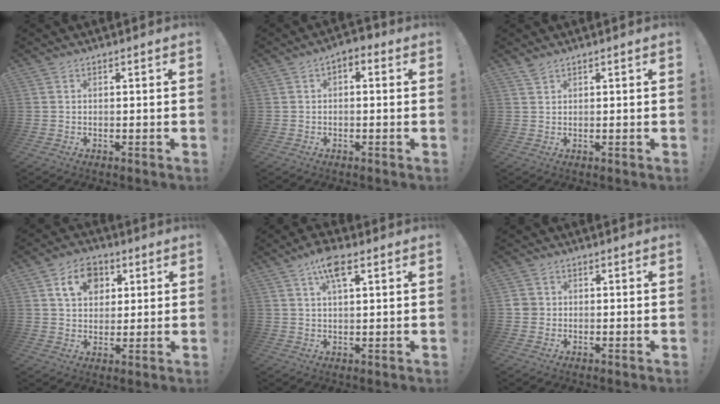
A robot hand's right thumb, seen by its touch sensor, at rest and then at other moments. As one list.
[{"total": 2.3, "force": [-0.8, 1.4, 1.7], "torque": [-0.025, 0.010, -0.017]}, {"total": 1.9, "force": [1.7, 0.6, 0.8], "torque": [-0.008, -0.005, 0.030]}, {"total": 10.5, "force": [4.3, 8.0, 5.2], "torque": [-0.076, -0.007, 0.081]}, {"total": 7.6, "force": [3.9, 2.9, 5.9], "torque": [-0.101, -0.007, 0.066]}, {"total": 2.5, "force": [-0.1, 2.4, 0.6], "torque": [-0.003, 0.005, -0.002]}]